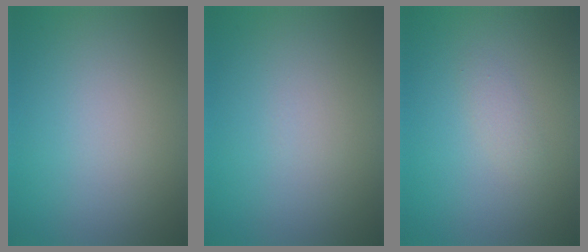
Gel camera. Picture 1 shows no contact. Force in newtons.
{"total": 0.0}
{"total": 1.0, "press": 1.0, "slide": 0.0}